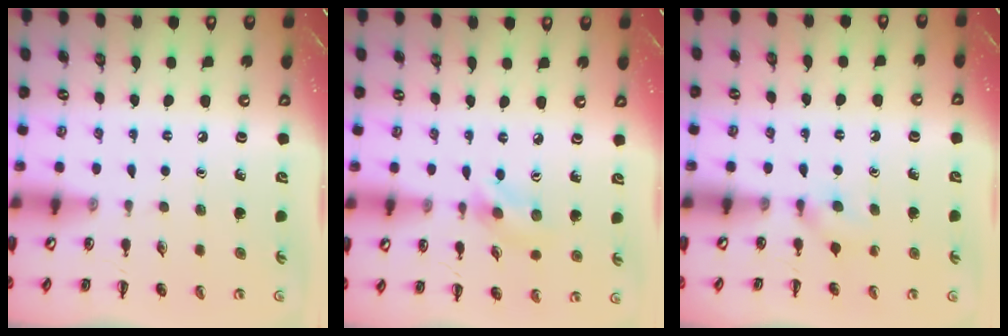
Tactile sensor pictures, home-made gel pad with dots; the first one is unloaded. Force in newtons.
{"total": 2.7, "press": 2.6, "slide": 0.6}
{"total": 4.1, "press": 3.8, "slide": 1.4}